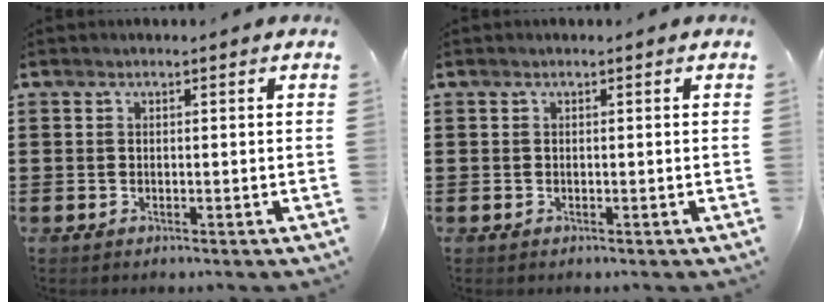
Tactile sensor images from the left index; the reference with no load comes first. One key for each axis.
{"total": 0.0}